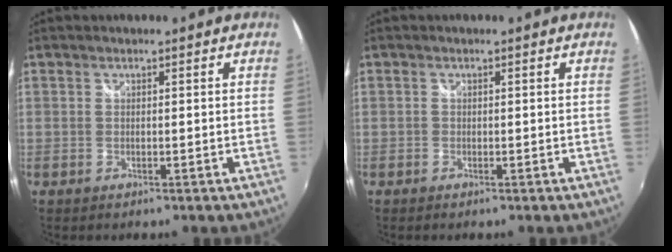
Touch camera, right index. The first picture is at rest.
{"total": 0.5, "force": [-0.4, 0.3, 0.1], "torque": [-0.003, -0.003, -0.011]}